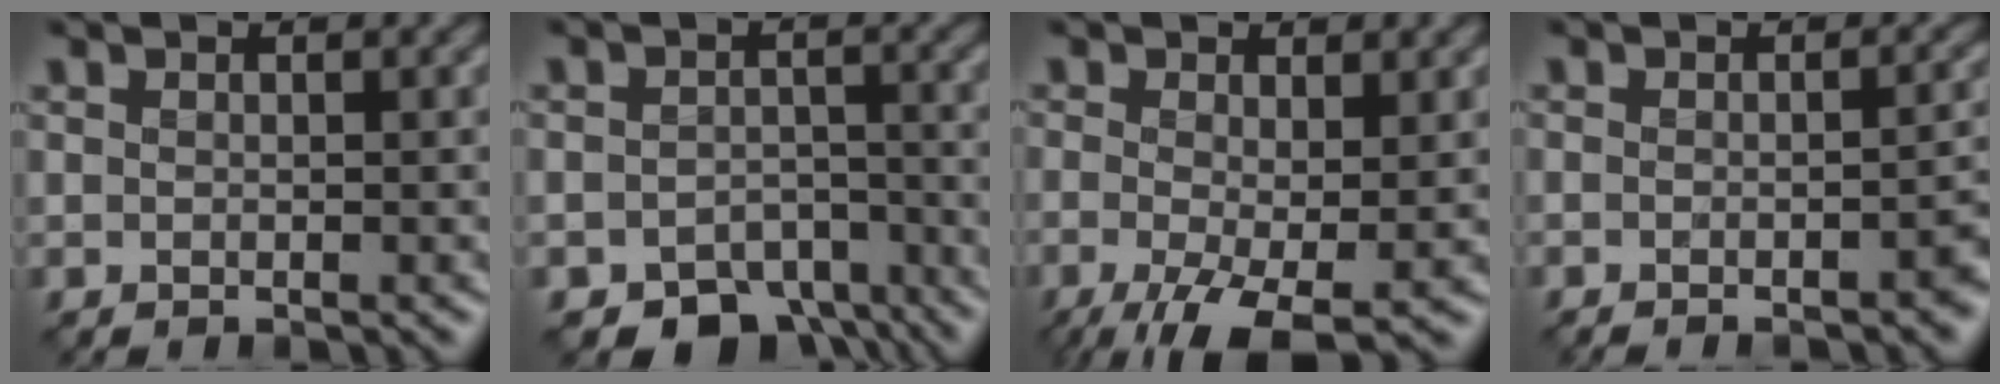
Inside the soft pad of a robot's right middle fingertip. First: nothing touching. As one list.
[{"total": 5.9, "force": [-4.5, 3.1, 2.2], "torque": [-0.021, -0.011, -0.068]}, {"total": 6.8, "force": [-2.3, 2.6, 5.9], "torque": [-0.128, -0.017, -0.035]}, {"total": 3.9, "force": [-2.3, 1.0, 3.0], "torque": [-0.026, 0.000, -0.032]}]